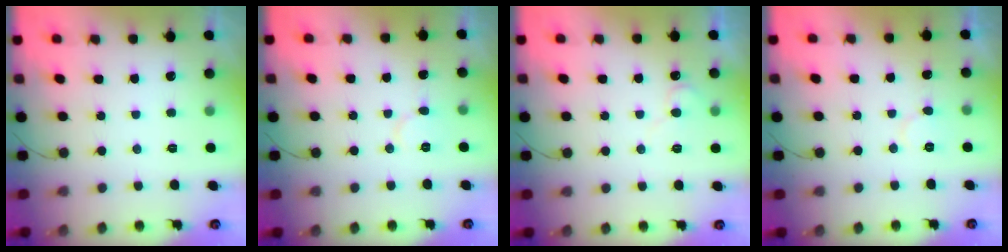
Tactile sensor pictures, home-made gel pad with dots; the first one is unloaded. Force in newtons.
{"total": 4.1, "press": 4.1, "slide": 0.5}
{"total": 5.1, "press": 5.0, "slide": 0.5}
{"total": 4.7, "press": 4.7, "slide": 0.5}